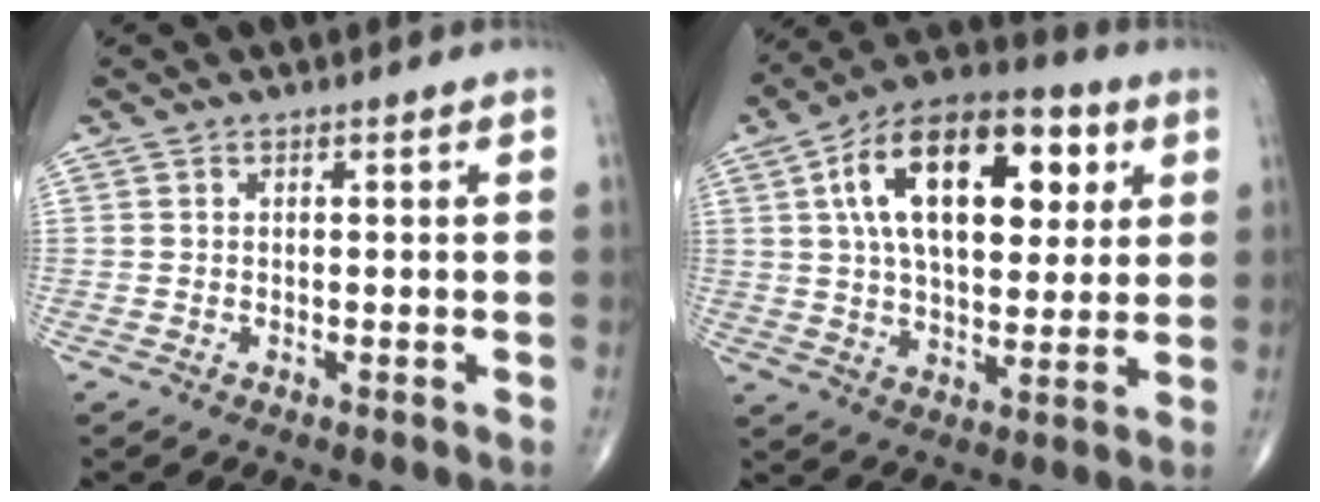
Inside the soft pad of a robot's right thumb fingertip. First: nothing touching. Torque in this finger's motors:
{"motor_torque": [-1.20, 2.83, 1.76, 1.01, 0.61]}